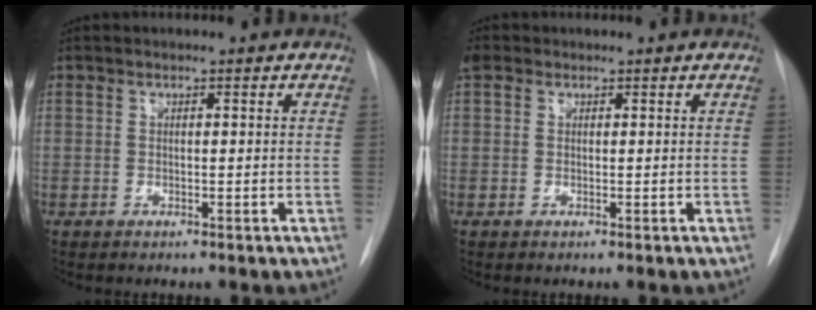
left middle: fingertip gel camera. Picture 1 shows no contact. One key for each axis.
{"total": 1.9, "fx": 1.0, "fy": 1.5, "fz": 0.6, "tx": -0.016, "ty": 0.020, "tz": 0.017}